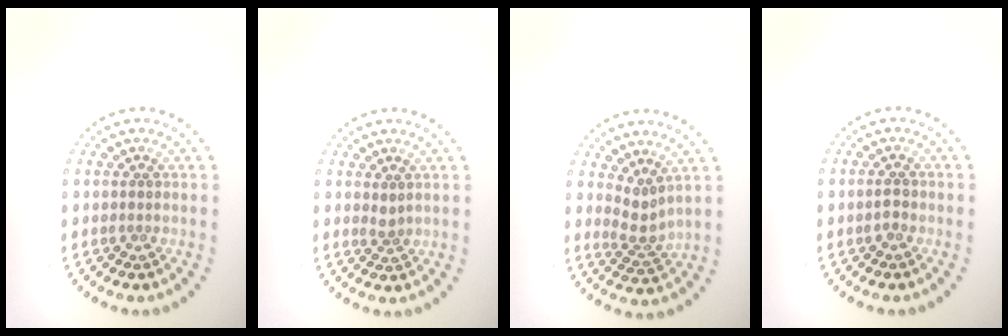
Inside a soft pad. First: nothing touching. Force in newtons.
{"total": 0.9, "press": 0.6, "slide": 0.7}
{"total": 2.3, "press": 1.5, "slide": 1.7}
{"total": 1.0, "press": 1.0, "slide": 0.2}